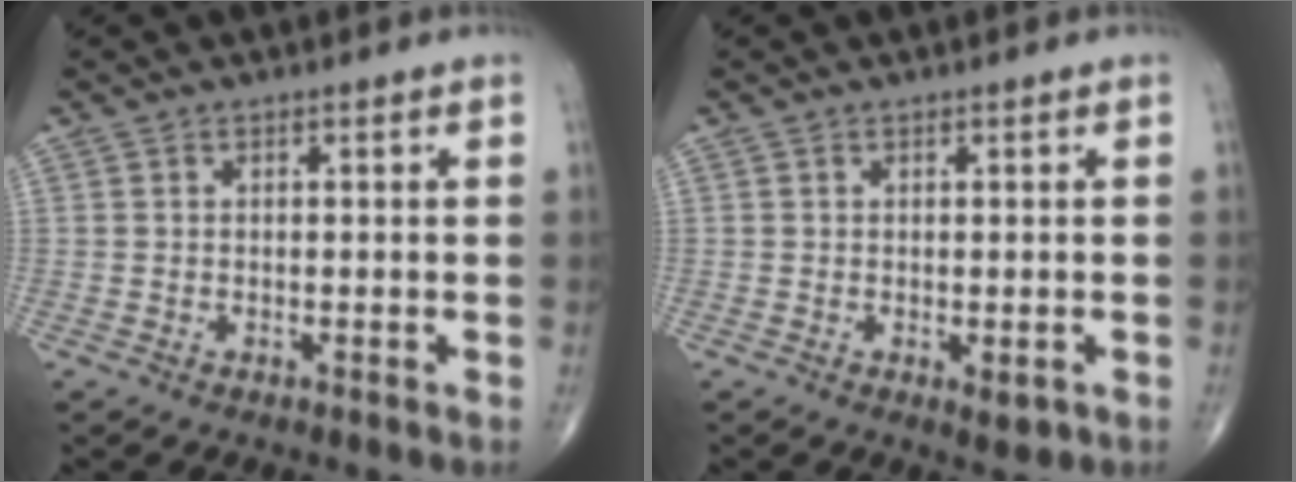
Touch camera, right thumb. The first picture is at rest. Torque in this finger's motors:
{"motor_torque": [-0.64, 0.07, -0.08, 0.12, -0.03]}